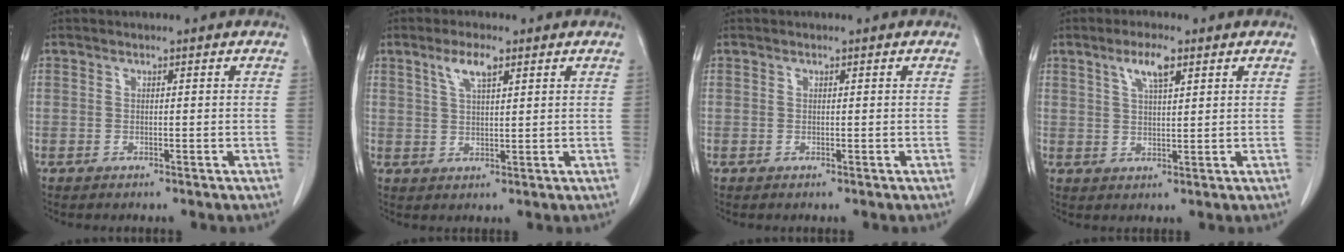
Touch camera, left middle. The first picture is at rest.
{"total": 4.4, "force": [2.5, 1.0, 3.5], "torque": [-0.074, 0.005, 0.051]}
{"total": 0.0}
{"total": 4.6, "force": [2.6, 0.9, 3.7], "torque": [-0.074, 0.004, 0.050]}